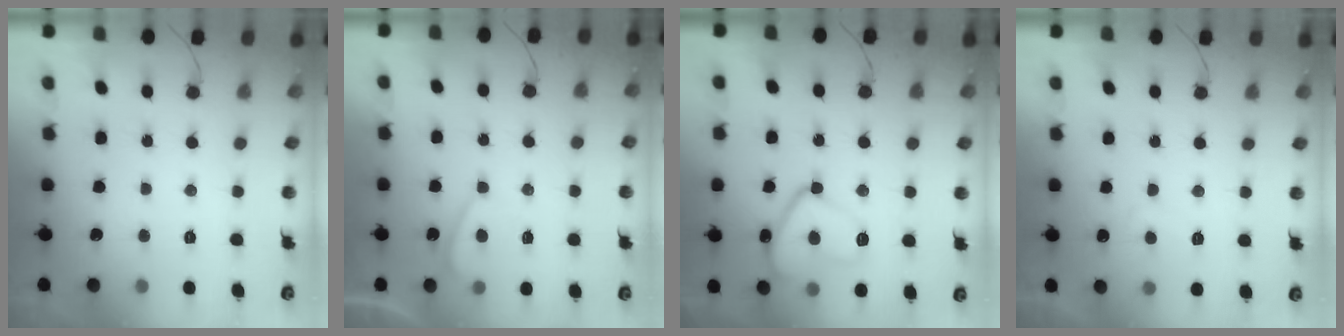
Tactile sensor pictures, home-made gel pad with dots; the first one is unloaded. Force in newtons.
{"total": 2.8, "press": 2.7, "slide": 0.7}
{"total": 12.8, "press": 12.7, "slide": 1.1}
{"total": 2.6, "press": 2.4, "slide": 0.8}